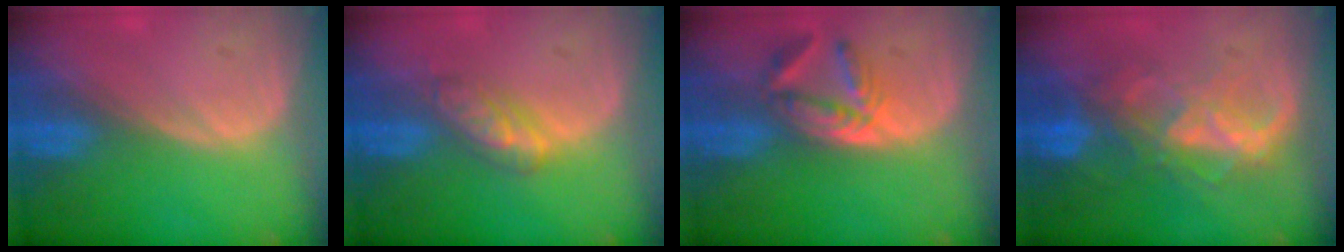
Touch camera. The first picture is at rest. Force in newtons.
{"total": 4.7, "press": 4.5, "slide": 1.5}
{"total": 5.7, "press": 5.3, "slide": 2.3}
{"total": 8.7, "press": 7.5, "slide": 4.3}